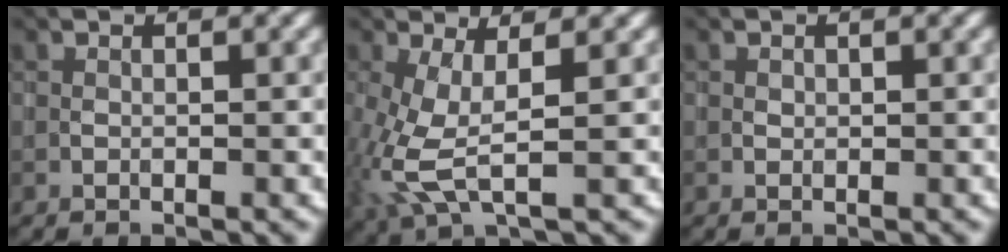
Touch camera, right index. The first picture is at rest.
{"total": 5.1, "force": [-0.1, 1.7, 4.8], "torque": [-0.132, -0.010, -0.001]}
{"total": 0.6, "force": [0.6, 0.1, -0.1], "torque": [0.006, 0.000, 0.007]}